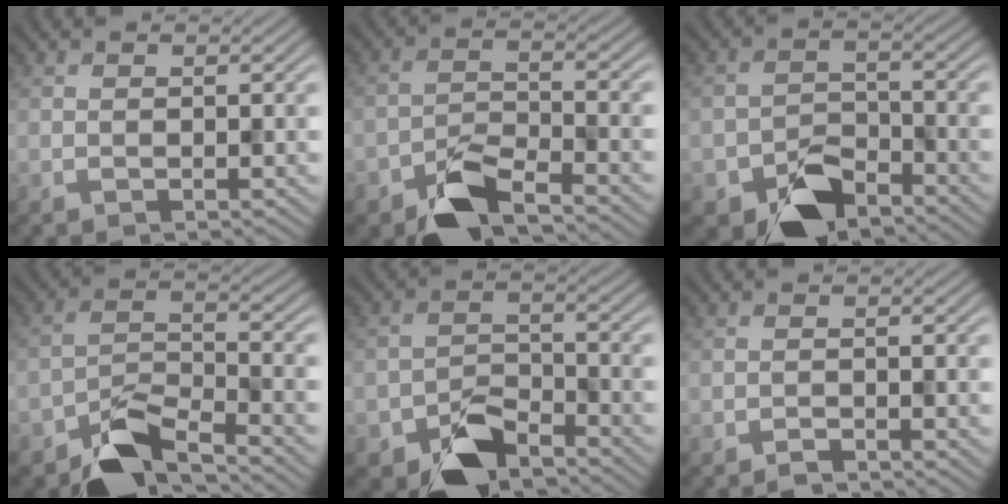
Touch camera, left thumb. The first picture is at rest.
{"total": 6.8, "force": [-5.0, 2.3, 4.0], "torque": [-0.071, 0.000, -0.099]}
{"total": 6.9, "force": [-4.9, 3.6, 3.4], "torque": [-0.057, -0.006, -0.093]}
{"total": 7.7, "force": [-5.8, 2.6, 4.4], "torque": [-0.072, -0.002, -0.116]}
{"total": 7.0, "force": [-5.0, 3.3, 3.6], "torque": [-0.059, -0.004, -0.100]}
{"total": 0.9, "force": [-0.9, 0.1, 0.3], "torque": [-0.004, 0.000, -0.019]}